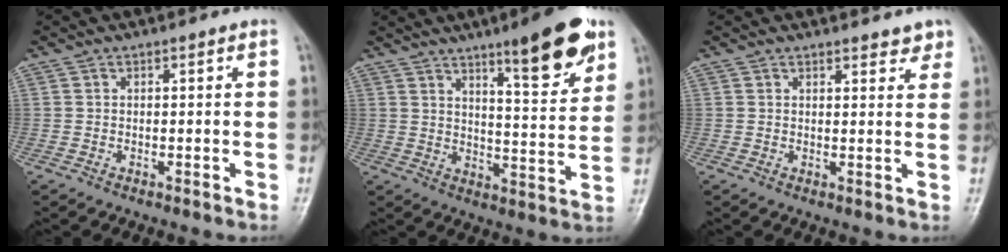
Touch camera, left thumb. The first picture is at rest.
{"total": 13.8, "force": [8.4, 2.9, 10.5], "torque": [-0.127, -0.047, 0.123]}
{"total": 3.4, "force": [2.8, 1.2, 1.4], "torque": [0.003, -0.015, 0.033]}